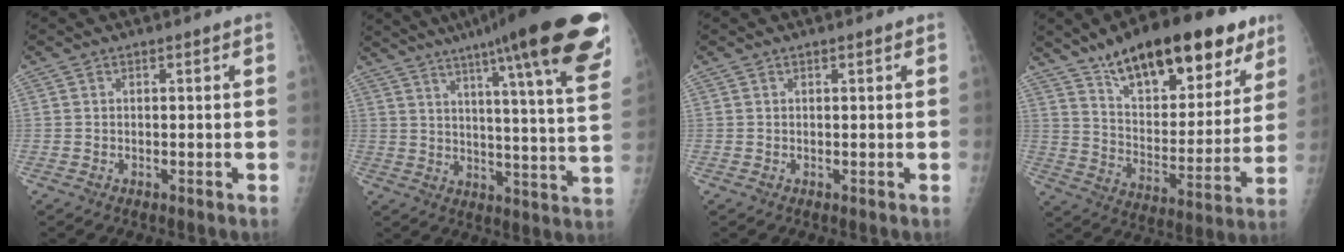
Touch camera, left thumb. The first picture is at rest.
{"total": 27.6, "force": [18.0, 2.9, 20.7], "torque": [-0.266, -0.063, 0.239]}
{"total": 0.5, "force": [0.3, 0.1, 0.4], "torque": [-0.005, 0.000, 0.004]}
{"total": 25.8, "force": [16.3, 10.7, 17.0], "torque": [-0.214, -0.046, 0.253]}